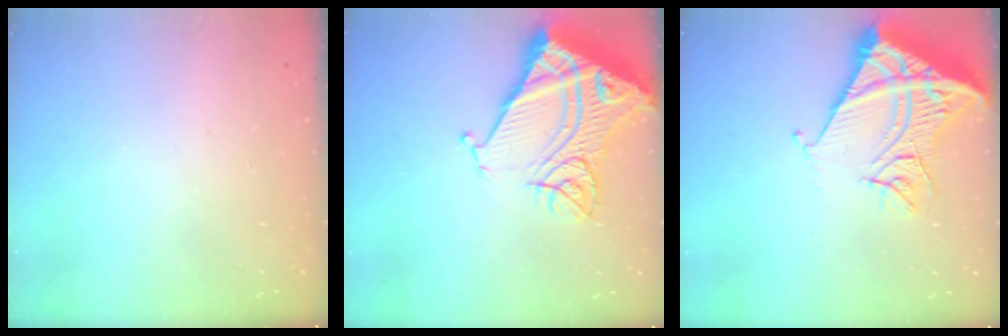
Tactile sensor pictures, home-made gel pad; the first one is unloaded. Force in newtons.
{"total": 20.1, "press": 19.9, "slide": 2.6}
{"total": 16.2, "press": 16.1, "slide": 2.1}